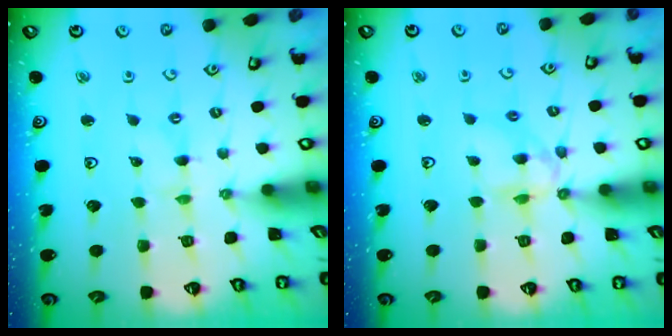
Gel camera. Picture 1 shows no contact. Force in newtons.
{"total": 8.9, "press": 8.8, "slide": 0.7}